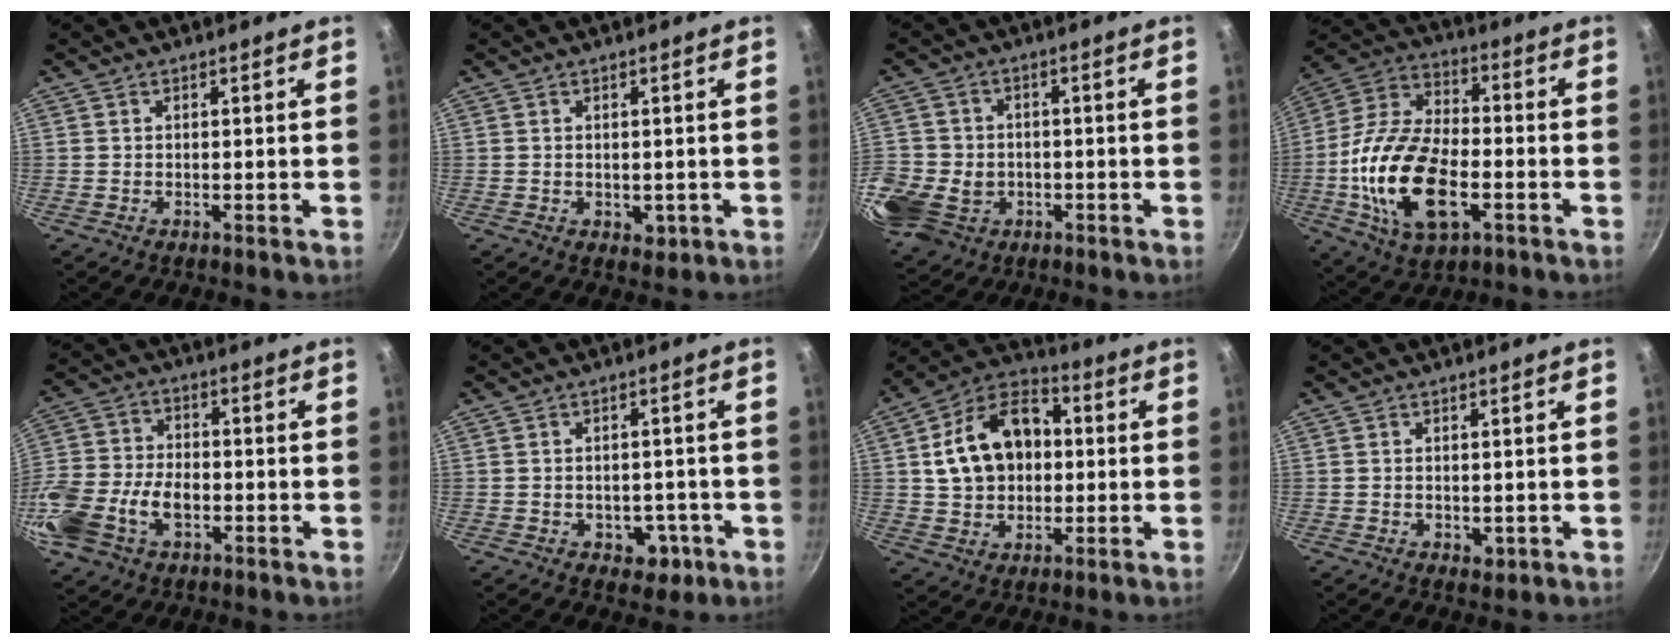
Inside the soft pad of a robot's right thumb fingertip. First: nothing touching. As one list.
[{"total": 2.3, "force": [-0.3, 1.6, 1.6], "torque": [-0.020, -0.005, -0.002]}, {"total": 16.0, "force": [-4.6, 12.8, 8.5], "torque": [-0.203, 0.013, -0.078]}, {"total": 20.9, "force": [-4.9, 11.4, 16.9], "torque": [-0.319, 0.027, -0.095]}, {"total": 16.8, "force": [-5.1, 11.1, 11.5], "torque": [-0.249, 0.027, -0.101]}, {"total": 5.2, "force": [-1.8, 3.8, 3.1], "torque": [-0.019, 0.013, -0.012]}, {"total": 16.8, "force": [2.0, 12.2, 11.4], "torque": [-0.168, 0.028, 0.025]}, {"total": 1.9, "force": [-0.2, 1.3, 1.4], "torque": [-0.019, -0.005, 0.000]}]